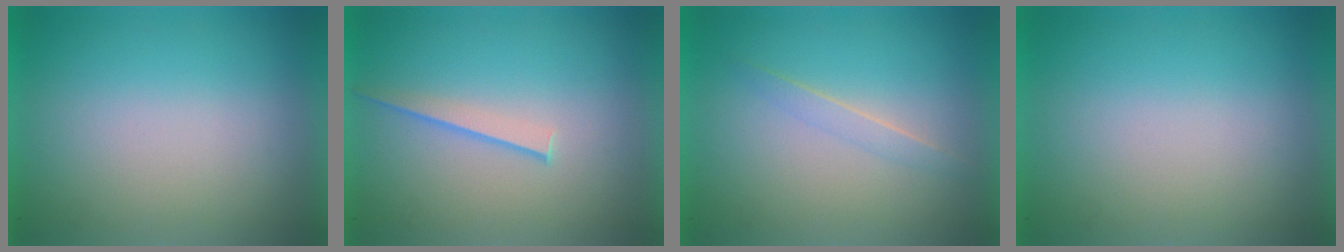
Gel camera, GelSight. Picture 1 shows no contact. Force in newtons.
{"total": 1.1}
{"total": 1.1}
{"total": 0.0}